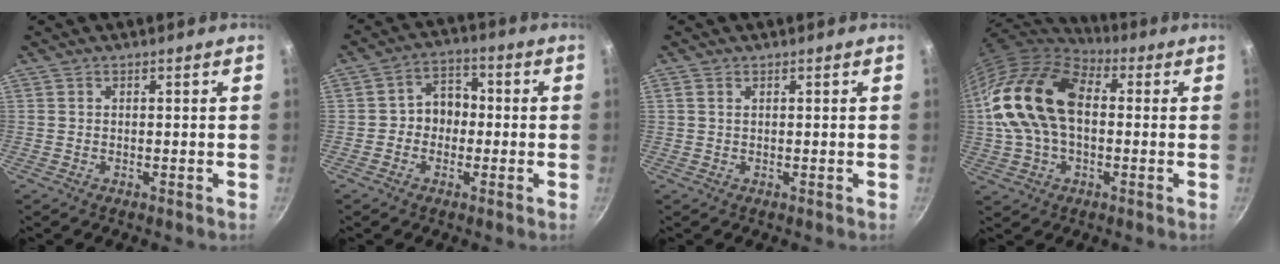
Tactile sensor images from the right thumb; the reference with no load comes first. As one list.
[{"total": 6.5, "force": [-0.7, 5.4, 3.5], "torque": [-0.011, 0.022, -0.022]}, {"total": 0.9, "force": [0.4, 0.5, 0.7], "torque": [-0.014, 0.002, 0.007]}, {"total": 20.2, "force": [1.4, 13.1, 15.3], "torque": [-0.285, 0.035, 0.016]}]